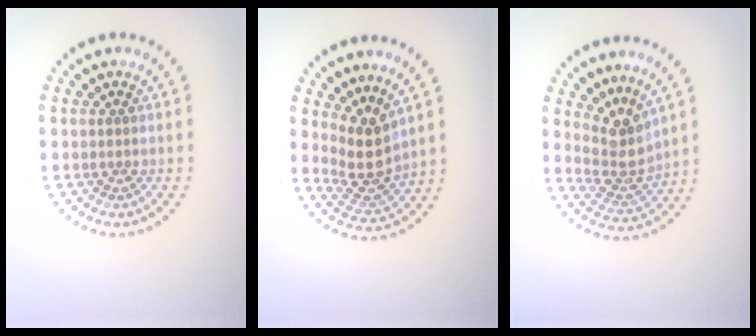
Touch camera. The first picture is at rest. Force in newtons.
{"total": 3.8, "press": 2.9, "slide": 2.5}
{"total": 3.6, "press": 2.6, "slide": 2.5}